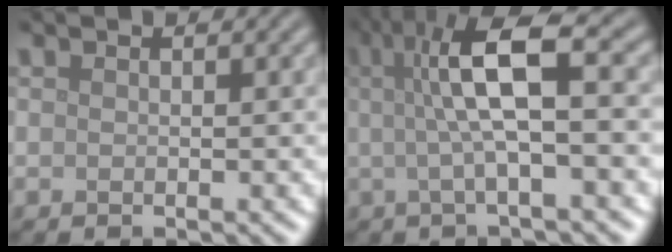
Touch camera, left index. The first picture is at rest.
{"total": 7.5, "force": [1.0, 1.7, 7.2], "torque": [-0.119, 0.020, 0.010]}